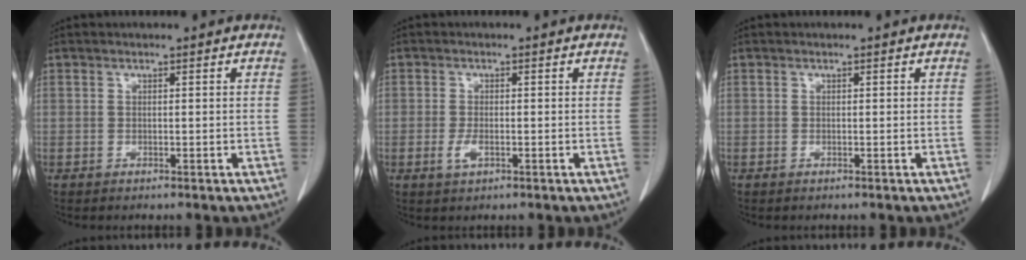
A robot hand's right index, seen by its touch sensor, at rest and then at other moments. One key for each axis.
{"total": 2.1, "fx": -0.7, "fy": 0.9, "fz": 1.7, "tx": -0.041, "ty": -0.002, "tz": -0.009}
{"total": 0.0}